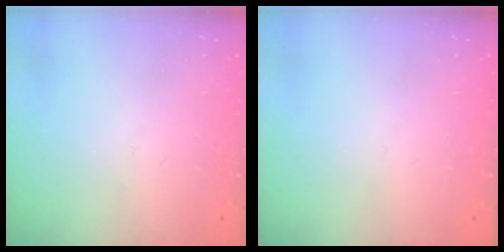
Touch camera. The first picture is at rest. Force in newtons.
{"total": 0.0}